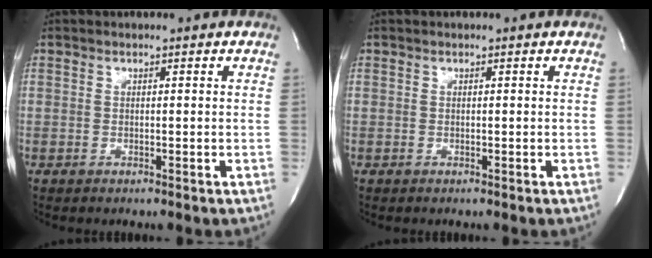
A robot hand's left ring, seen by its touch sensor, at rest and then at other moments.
{"total": 0.0}